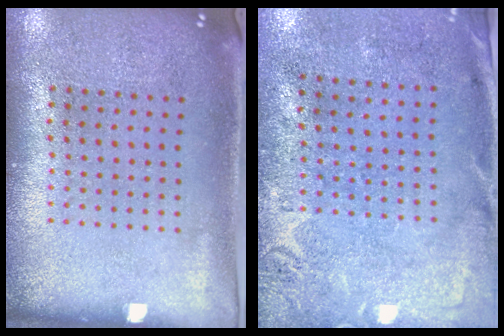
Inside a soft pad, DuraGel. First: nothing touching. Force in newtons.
{"total": 2.8, "press": 2.2, "slide": 1.8}